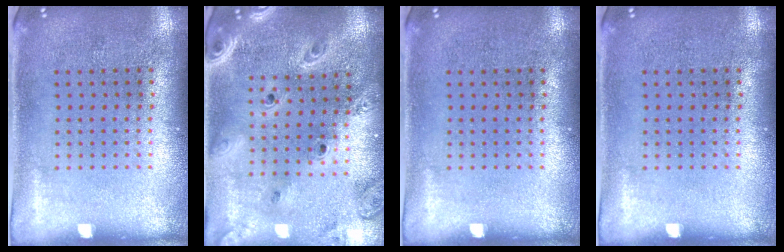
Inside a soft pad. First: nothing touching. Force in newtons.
{"total": 2.8, "press": 2.4, "slide": 1.4}
{"total": 0.0}
{"total": 0.0}